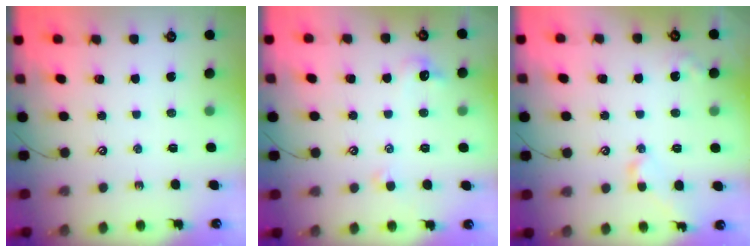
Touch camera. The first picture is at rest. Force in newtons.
{"total": 2.2, "press": 2.0, "slide": 0.8}
{"total": 3.0, "press": 2.9, "slide": 0.8}